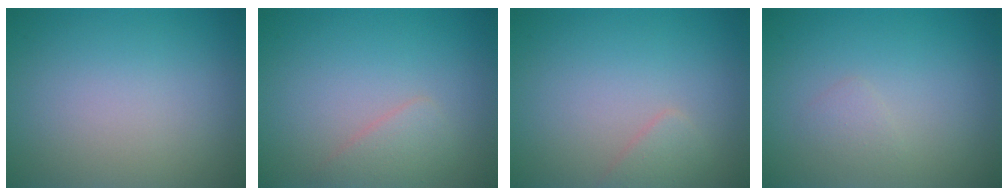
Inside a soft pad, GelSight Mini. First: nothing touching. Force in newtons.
{"total": 1.7, "press": 1.7, "slide": 0.1}
{"total": 1.2, "press": 1.2, "slide": 0.0}
{"total": 0.9, "press": 0.9, "slide": 0.0}